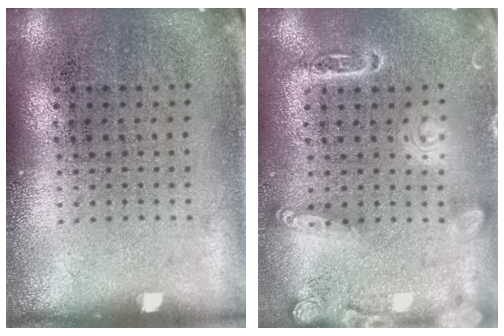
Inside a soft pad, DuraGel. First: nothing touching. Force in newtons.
{"total": 3.1, "press": 3.1, "slide": 0.2}